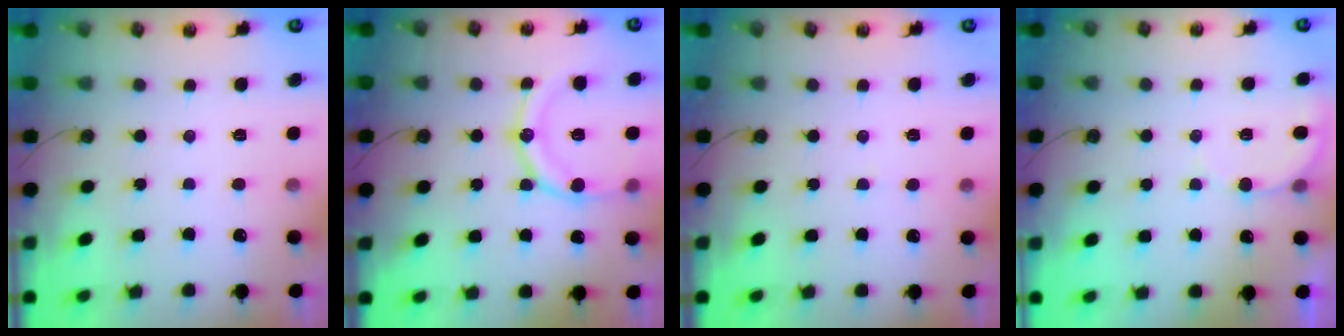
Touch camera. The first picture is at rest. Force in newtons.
{"total": 15.9, "press": 15.6, "slide": 3.0}
{"total": 4.1, "press": 4.0, "slide": 0.4}
{"total": 4.6, "press": 4.5, "slide": 0.4}